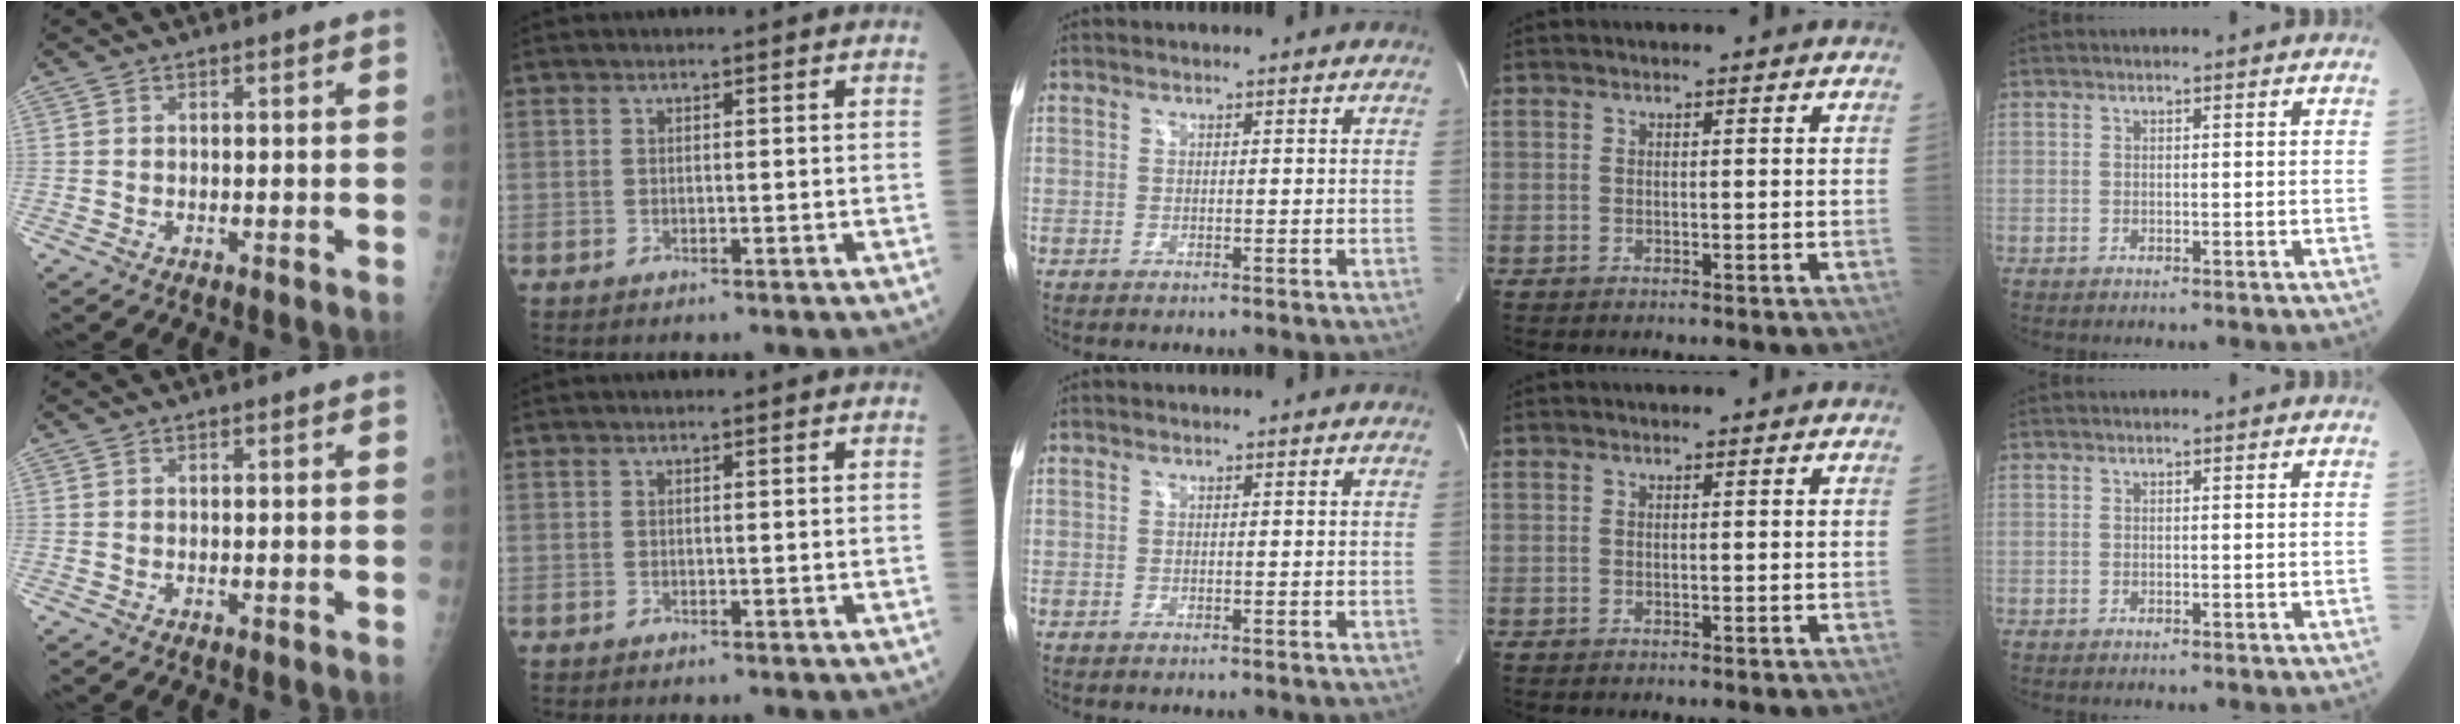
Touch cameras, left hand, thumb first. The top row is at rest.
{}